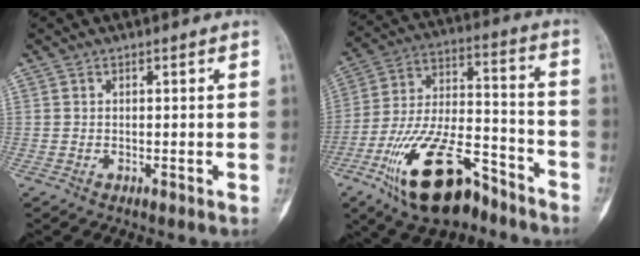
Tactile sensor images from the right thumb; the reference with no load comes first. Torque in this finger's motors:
{"motor_torque": [2.87, 1.50, 1.83, -0.94, 0.56]}